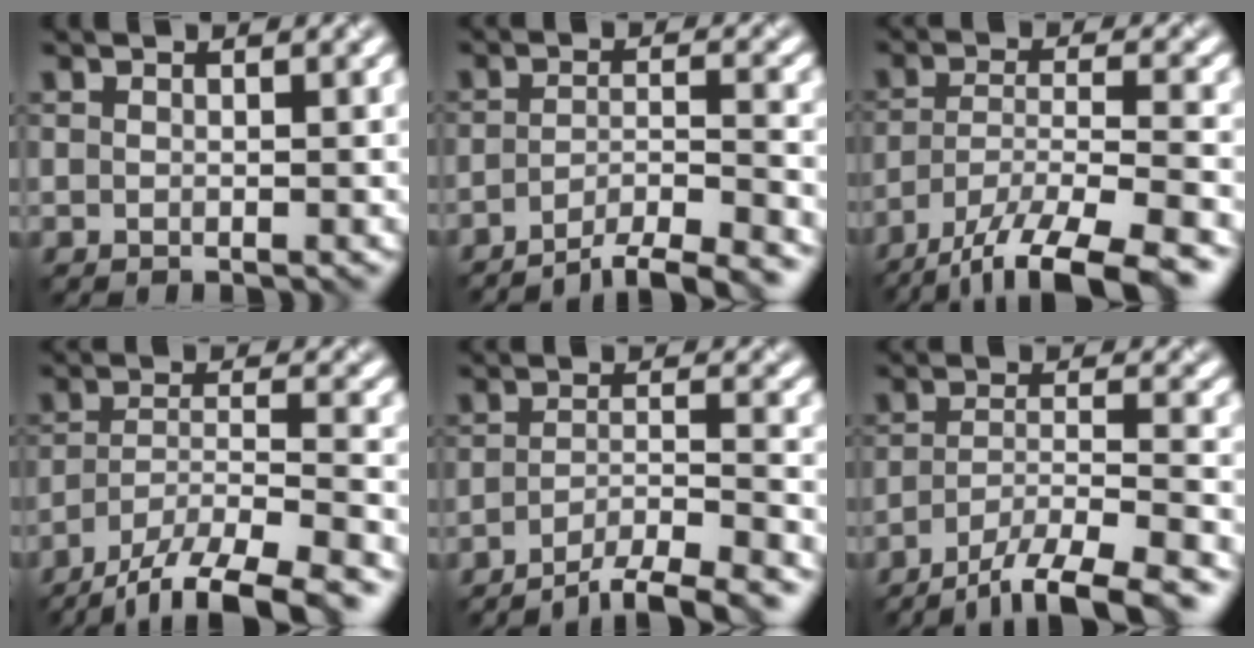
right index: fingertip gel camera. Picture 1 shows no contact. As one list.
[{"total": 6.1, "force": [-5.0, 1.2, 3.3], "torque": [-0.049, 0.001, -0.077]}, {"total": 12.9, "force": [-10.3, 3.7, 6.9], "torque": [-0.119, -0.018, -0.153]}, {"total": 13.7, "force": [-11.5, 3.8, 6.4], "torque": [-0.106, -0.015, -0.169]}, {"total": 7.1, "force": [-5.8, 1.5, 3.8], "torque": [-0.057, -0.007, -0.086]}, {"total": 11.6, "force": [-9.4, 3.1, 6.0], "torque": [-0.093, -0.013, -0.136]}]